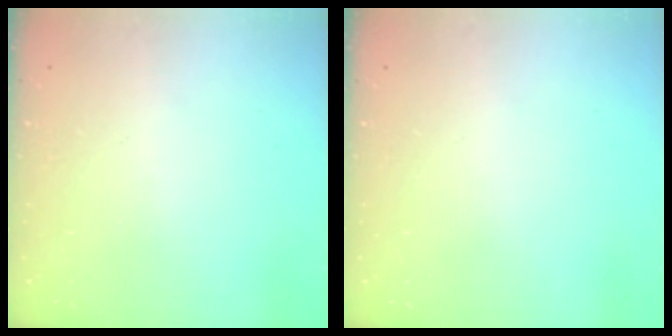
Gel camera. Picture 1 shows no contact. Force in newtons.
{"total": 0.0}